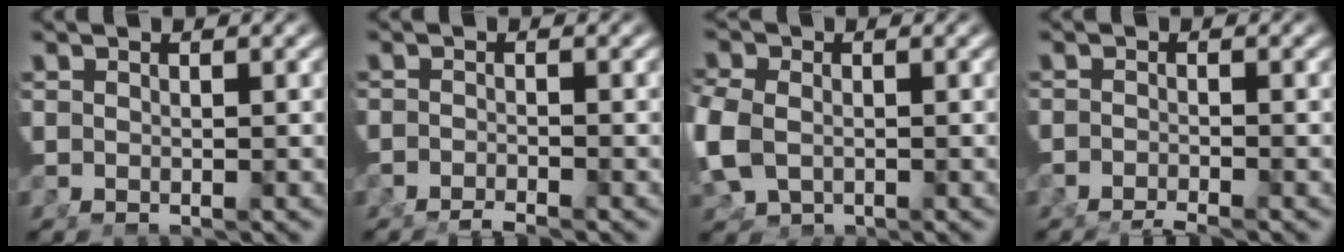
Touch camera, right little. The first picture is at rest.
{"total": 1.7, "force": [-1.6, -0.3, 0.5], "torque": [-0.006, -0.003, -0.030]}
{"total": 2.6, "force": [-0.4, 1.8, 1.8], "torque": [-0.059, -0.020, 0.009]}
{"total": 1.9, "force": [-1.8, -0.1, 0.6], "torque": [-0.008, -0.003, -0.033]}